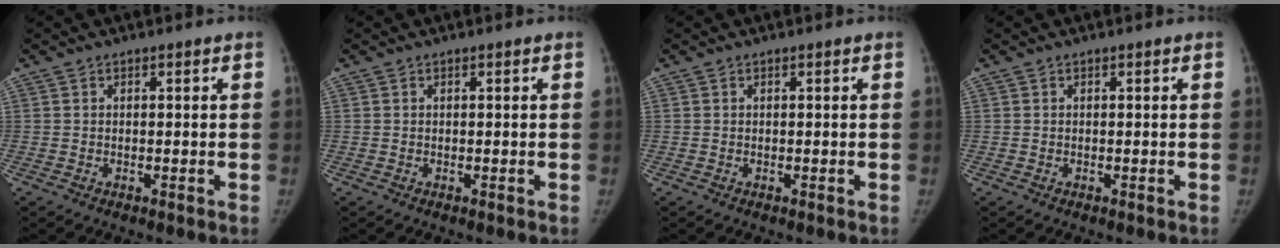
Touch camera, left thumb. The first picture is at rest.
{"total": 0.0}
{"total": 0.0}
{"total": 0.0}